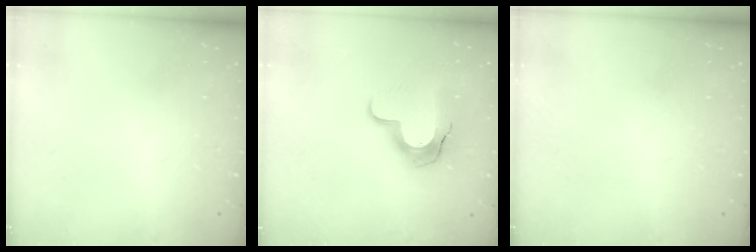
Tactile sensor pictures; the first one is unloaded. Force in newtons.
{"total": 12.7, "press": 12.7, "slide": 0.9}
{"total": 0.0}